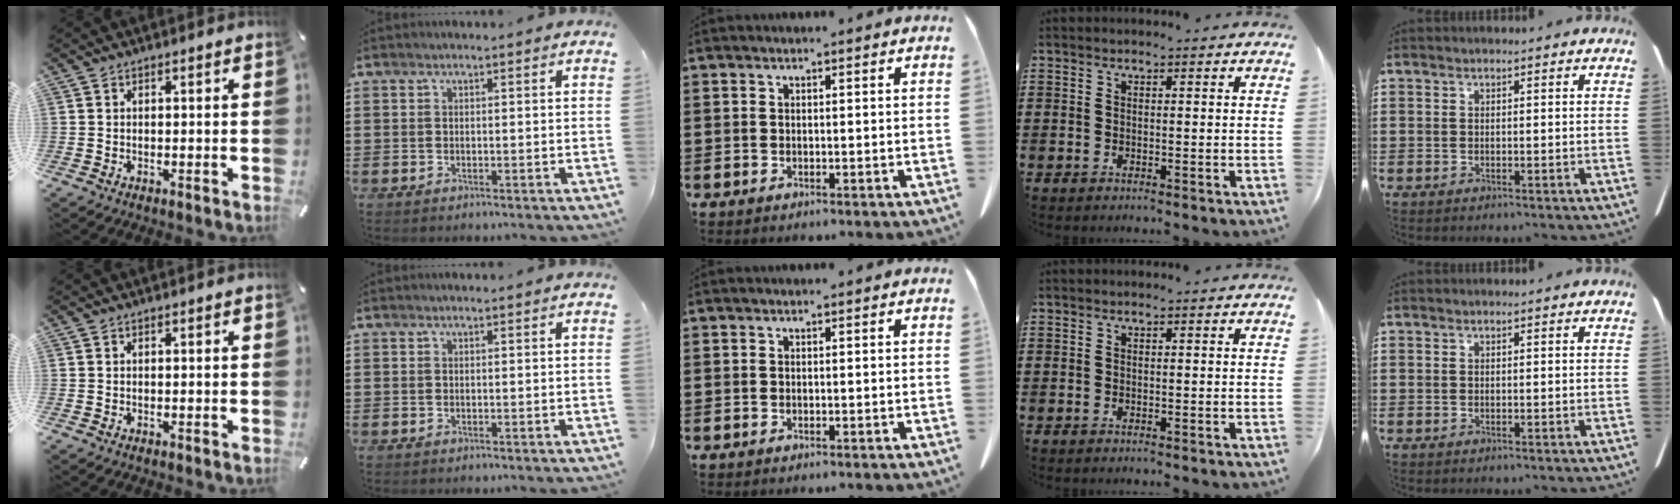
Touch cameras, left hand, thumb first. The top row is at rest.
{}